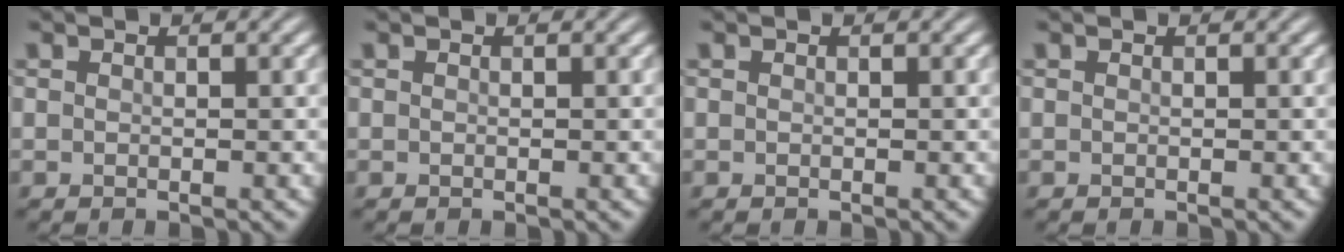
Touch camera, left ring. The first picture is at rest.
{"total": 0.0}
{"total": 0.0}
{"total": 0.0}